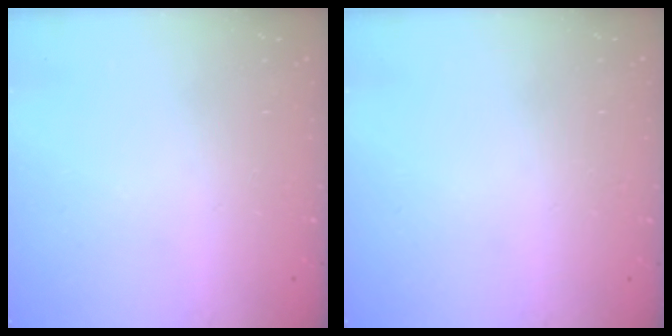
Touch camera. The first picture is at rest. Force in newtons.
{"total": 0.0}